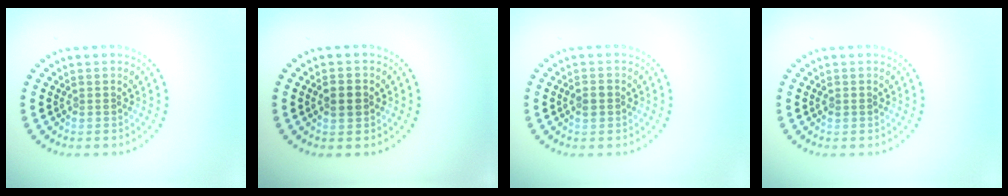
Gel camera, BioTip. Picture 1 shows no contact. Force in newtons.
{"total": 2.4, "press": 2.4, "slide": 0.1}
{"total": 0.9, "press": 0.9, "slide": 0.0}
{"total": 0.6, "press": 0.6, "slide": 0.2}